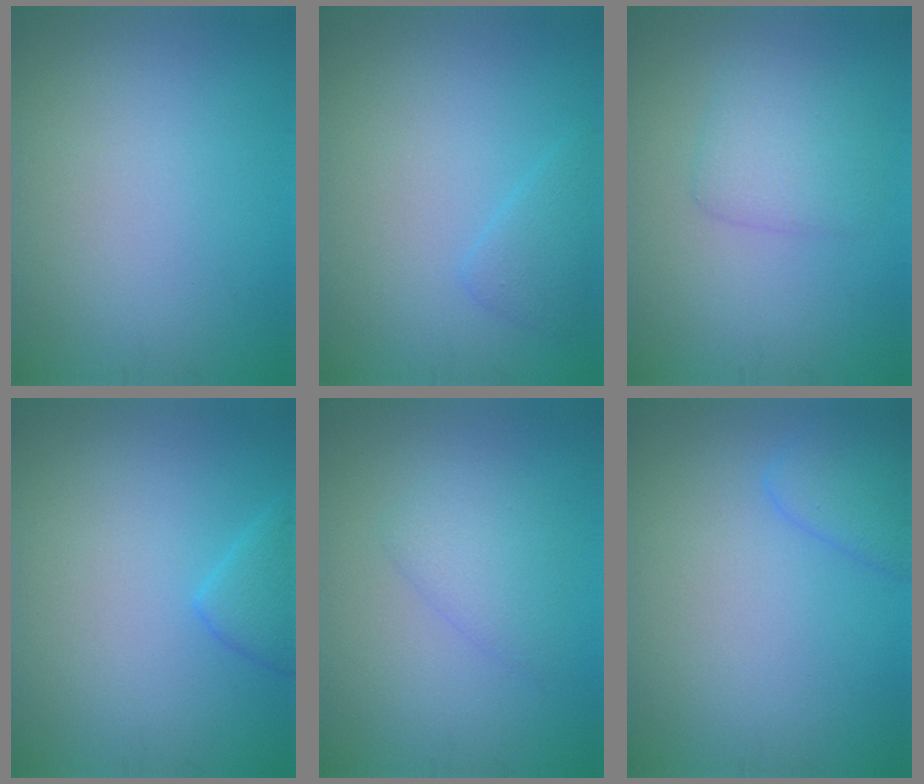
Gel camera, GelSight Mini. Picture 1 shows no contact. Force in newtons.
{"total": 1.7, "press": 1.7, "slide": 0.0}
{"total": 2.7, "press": 2.7, "slide": 0.1}
{"total": 2.0, "press": 1.9, "slide": 0.2}
{"total": 2.2, "press": 2.2, "slide": 0.2}
{"total": 2.5, "press": 2.5, "slide": 0.2}